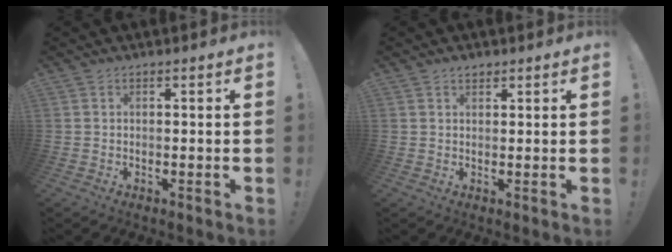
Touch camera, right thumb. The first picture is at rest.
{"total": 1.6, "force": [1.2, 0.9, 0.5], "torque": [0.001, -0.007, 0.021]}